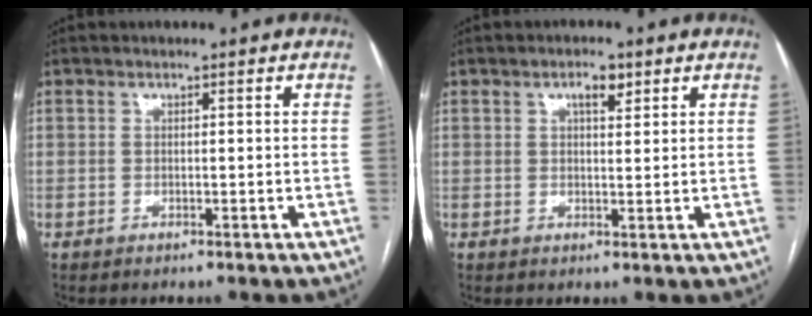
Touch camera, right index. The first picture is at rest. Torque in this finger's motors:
{"motor_torque": [0.02, 0.01, 0.03, 0.03]}